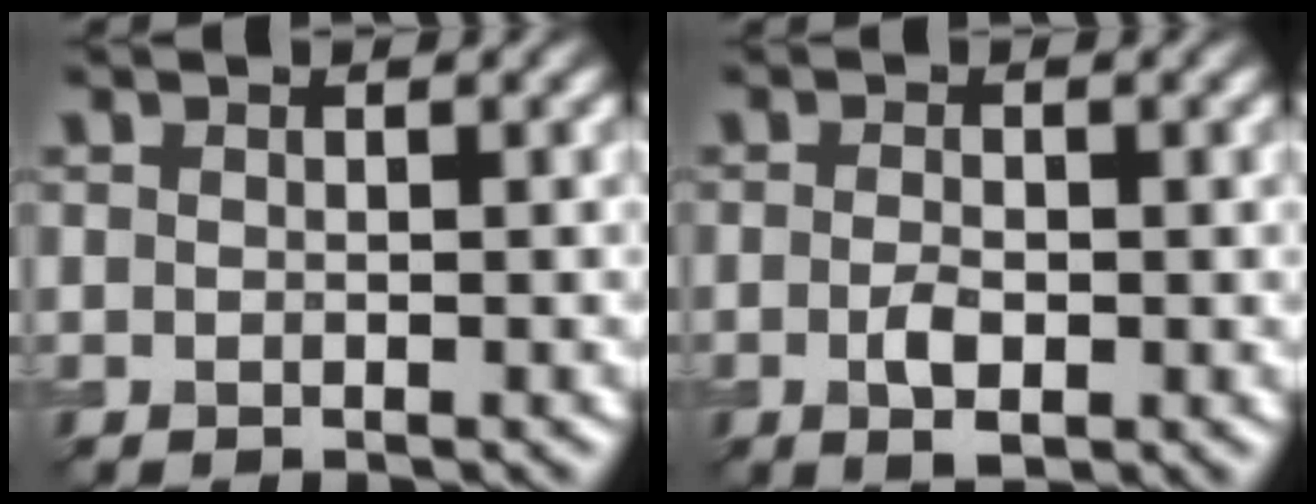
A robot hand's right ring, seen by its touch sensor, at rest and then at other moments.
{"total": 2.3, "force": [-0.6, 1.0, 2.0], "torque": [-0.038, -0.004, -0.009]}